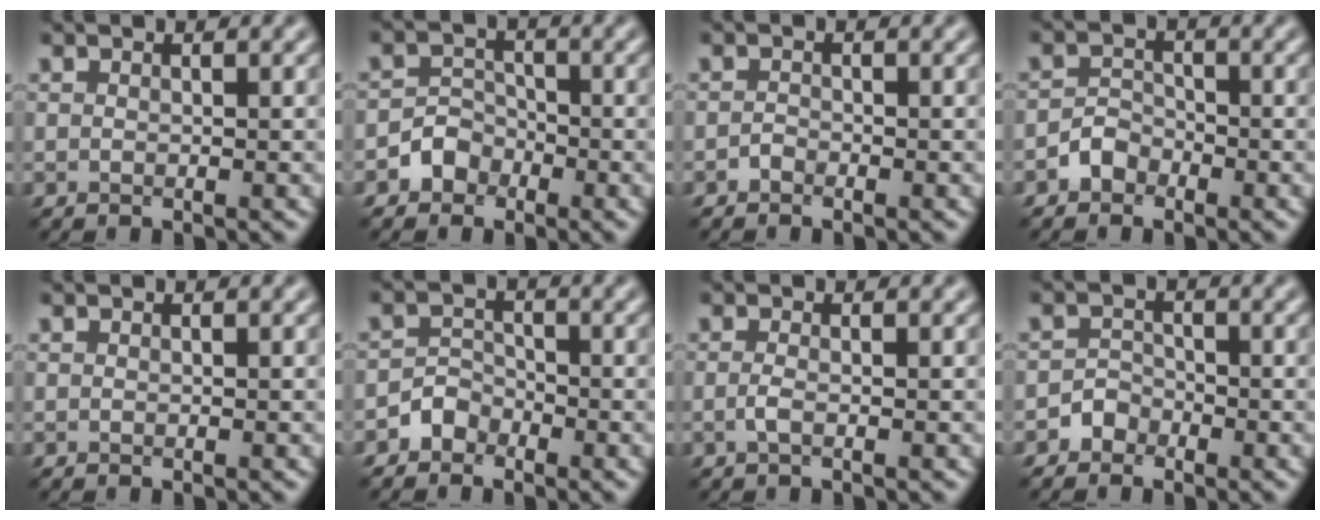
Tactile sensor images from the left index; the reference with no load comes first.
{"total": 2.2, "force": [-1.3, 1.7, 0.4], "torque": [0.002, 0.010, -0.027]}
{"total": 0.7, "force": [-0.5, 0.3, 0.2], "torque": [-0.003, -0.001, -0.012]}
{"total": 1.8, "force": [-1.2, 1.2, 0.4], "torque": [-0.002, 0.010, -0.024]}
{"total": 0.0}
{"total": 1.8, "force": [-1.3, 1.2, 0.2], "torque": [0.004, 0.011, -0.026]}
{"total": 1.1, "force": [-0.3, 0.3, 0.9], "torque": [-0.022, -0.003, -0.010]}
{"total": 1.5, "force": [-1.1, 1.0, 0.1], "torque": [0.006, 0.009, -0.020]}